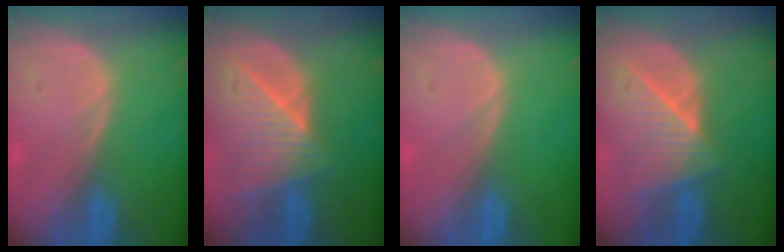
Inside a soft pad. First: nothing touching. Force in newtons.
{"total": 8.8, "press": 7.9, "slide": 3.9}
{"total": 0.0}
{"total": 8.3, "press": 7.5, "slide": 3.5}